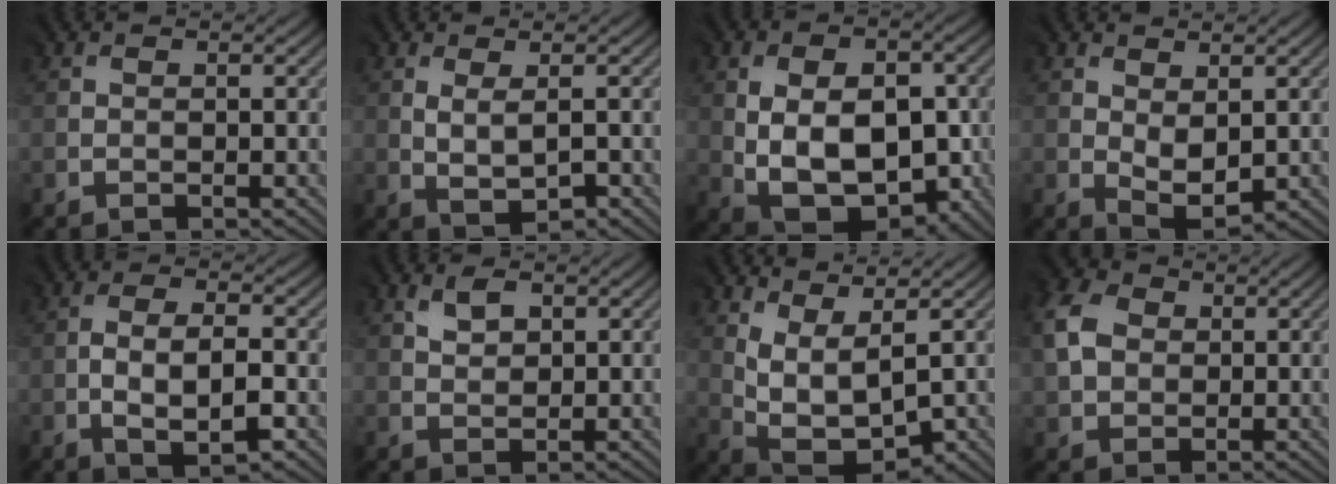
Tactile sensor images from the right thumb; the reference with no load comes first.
{"total": 2.2, "force": [0.4, 0.8, 2.1], "torque": [-0.044, -0.004, 0.015]}
{"total": 12.6, "force": [-1.2, 8.2, 9.5], "torque": [-0.164, -0.014, -0.008]}
{"total": 3.7, "force": [0.5, 2.2, 3.0], "torque": [-0.066, -0.007, 0.016]}
{"total": 5.6, "force": [-1.6, 2.3, 4.8], "torque": [-0.093, -0.005, -0.027]}
{"total": 2.4, "force": [1.5, 1.4, 1.2], "torque": [-0.029, 0.002, 0.031]}
{"total": 6.7, "force": [2.4, 3.2, 5.4], "torque": [-0.134, -0.009, 0.053]}
{"total": 5.1, "force": [1.1, 4.3, 2.4], "torque": [-0.078, 0.011, 0.017]}